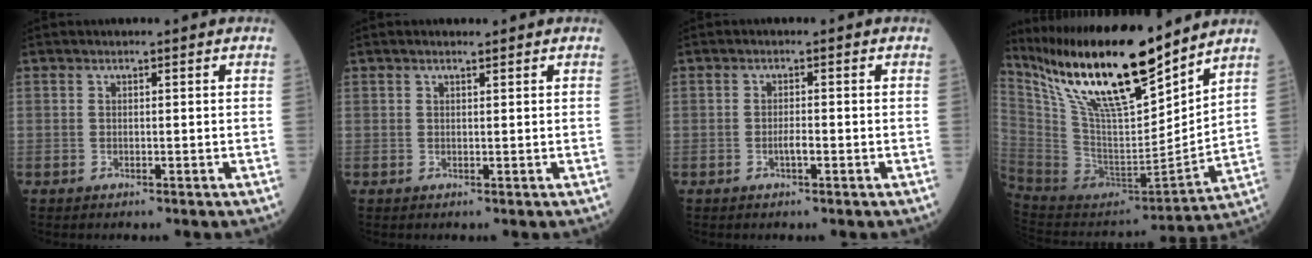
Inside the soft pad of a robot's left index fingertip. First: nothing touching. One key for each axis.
{"total": 1.0, "fx": 0.8, "fy": 0.1, "fz": 0.6, "tx": -0.013, "ty": 0.007, "tz": 0.015}
{"total": 1.5, "fx": -0.6, "fy": 0.2, "fz": 1.3, "tx": -0.026, "ty": 0.001, "tz": -0.011}
{"total": 22.2, "fx": 17.1, "fy": 3.7, "fz": 13.8, "tx": -0.246, "ty": -0.006, "tz": 0.319}